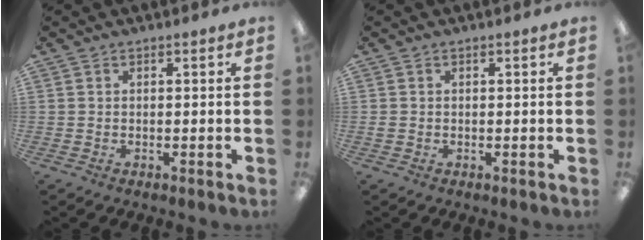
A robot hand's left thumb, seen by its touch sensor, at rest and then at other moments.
{"total": 0.6, "force": [0.1, 0.6, 0.2], "torque": [-0.005, 0.005, 0.000]}